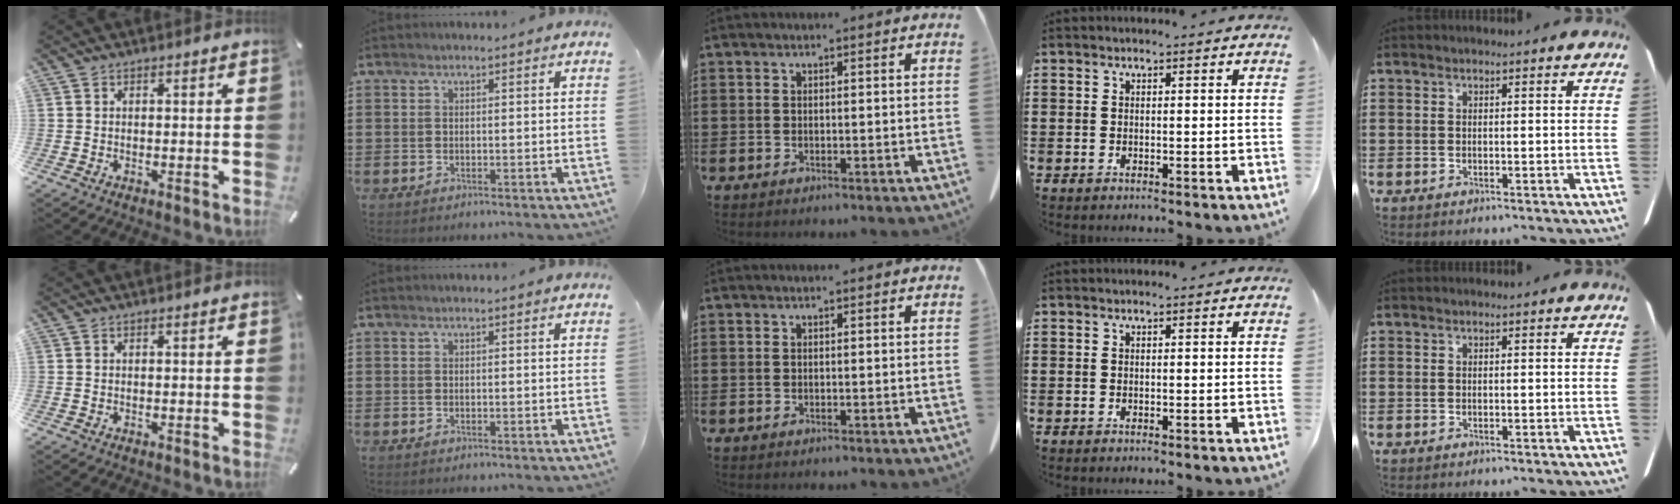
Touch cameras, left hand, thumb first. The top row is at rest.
{}